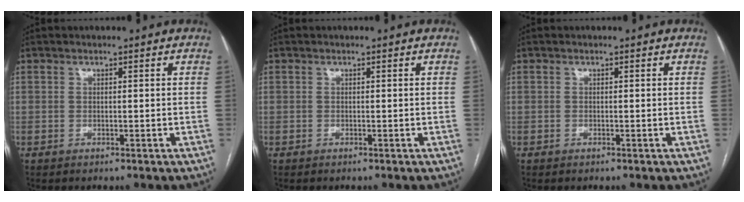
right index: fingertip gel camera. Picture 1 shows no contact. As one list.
[{"total": 0.0}, {"total": 0.0}]